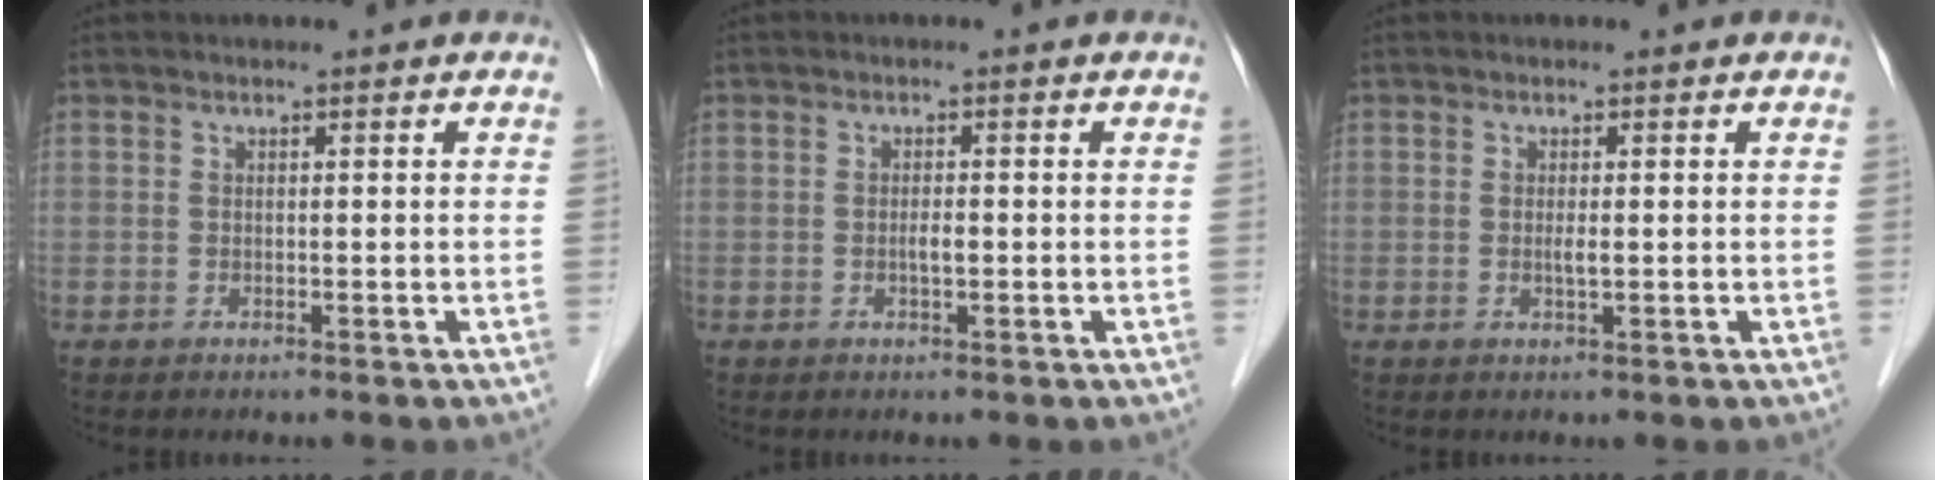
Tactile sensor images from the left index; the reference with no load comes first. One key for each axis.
{"total": 1.3, "fx": -0.3, "fy": 0.3, "fz": 1.2, "tx": -0.024, "ty": 0.000, "tz": -0.006}
{"total": 1.1, "fx": 0.0, "fy": 0.1, "fz": 1.1, "tx": -0.023, "ty": -0.002, "tz": 0.000}